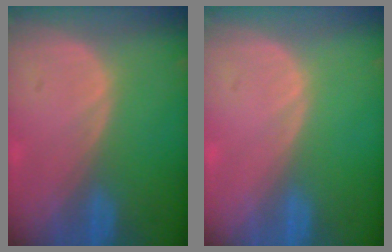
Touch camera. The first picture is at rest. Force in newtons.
{"total": 0.0}